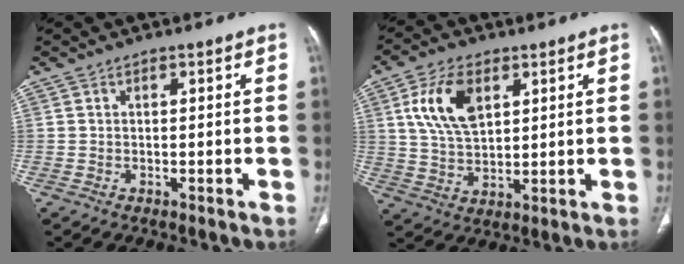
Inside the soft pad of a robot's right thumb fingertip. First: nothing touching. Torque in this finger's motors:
{"motor_torque": [-0.42, 0.48, 0.05, 0.05, 0.22]}